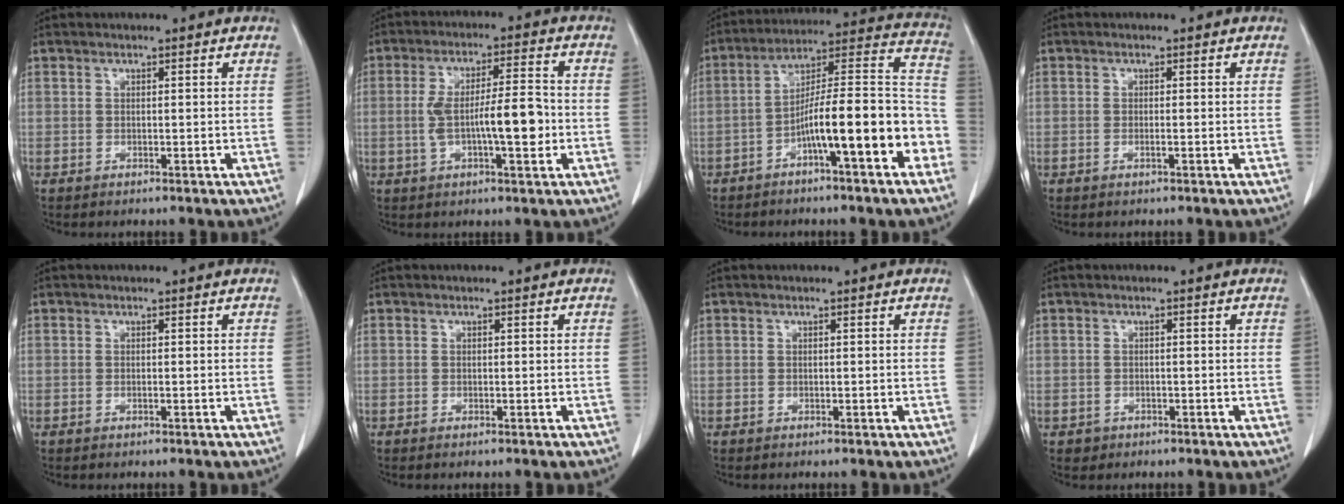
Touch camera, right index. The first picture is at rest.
{"total": 9.6, "force": [-1.4, 1.7, 9.4], "torque": [-0.164, 0.011, -0.024]}
{"total": 16.7, "force": [-6.3, 2.2, 15.4], "torque": [-0.224, 0.033, -0.099]}
{"total": 0.7, "force": [-0.2, 0.0, 0.6], "torque": [-0.013, -0.001, -0.003]}
{"total": 0.0}
{"total": 0.0}
{"total": 0.0}
{"total": 1.5, "force": [-0.7, 1.4, 0.0], "torque": [-0.002, 0.006, -0.010]}